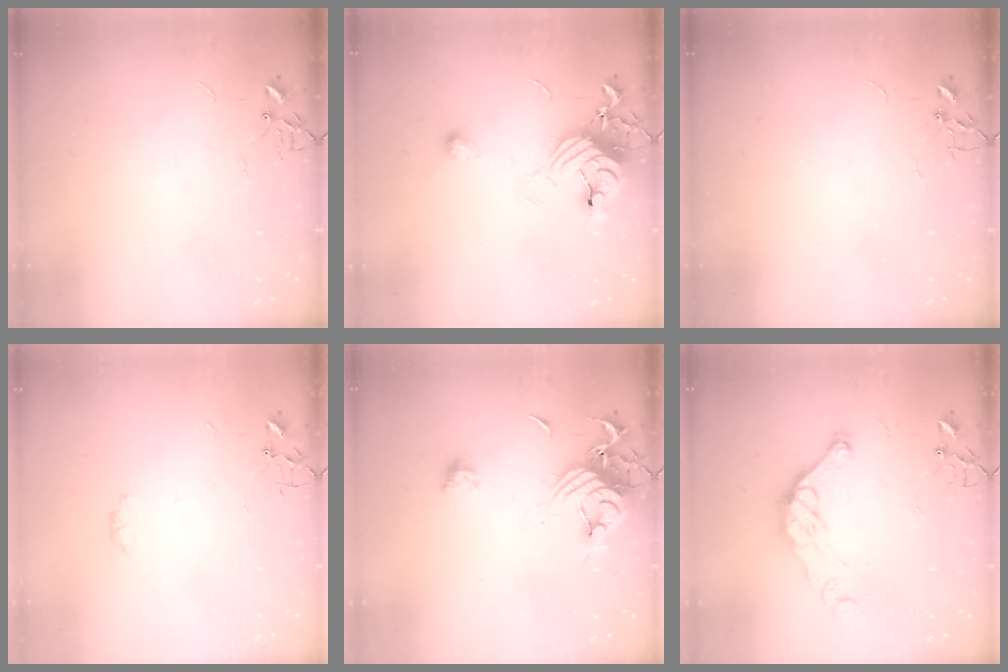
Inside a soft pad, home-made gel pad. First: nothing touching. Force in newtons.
{"total": 12.2, "press": 12.1, "slide": 1.4}
{"total": 0.0}
{"total": 4.3, "press": 4.1, "slide": 1.5}
{"total": 14.1, "press": 14.1, "slide": 1.2}
{"total": 14.4, "press": 14.3, "slide": 1.3}